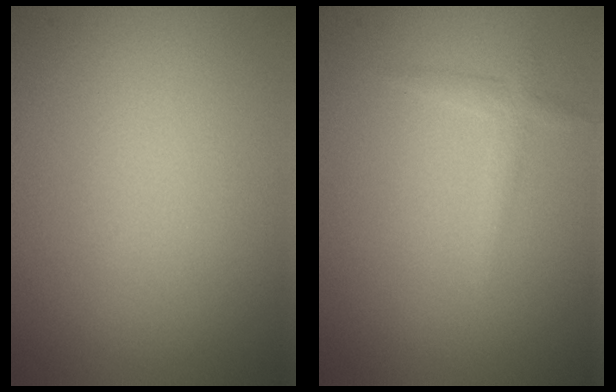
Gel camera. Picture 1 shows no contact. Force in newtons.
{"total": 1.3, "press": 1.3, "slide": 0.0}